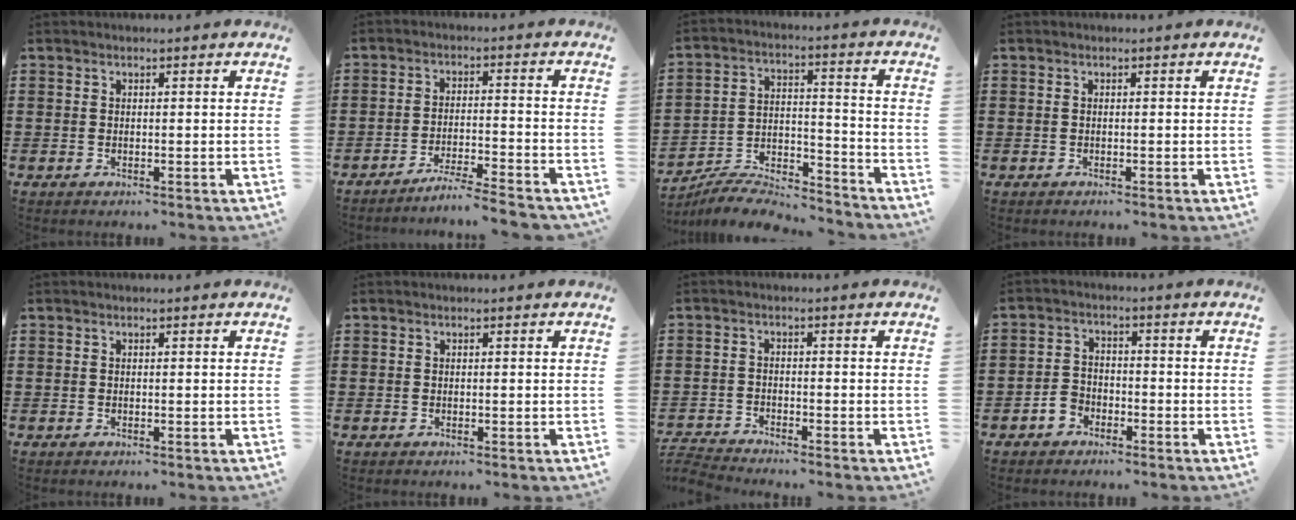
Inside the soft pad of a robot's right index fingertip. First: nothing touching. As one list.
[{"total": 4.6, "force": [-4.3, -0.6, 1.5], "torque": [-0.033, -0.011, -0.088]}, {"total": 6.9, "force": [-6.8, 0.9, 1.0], "torque": [-0.023, 0.008, -0.136]}, {"total": 0.0}, {"total": 0.0}, {"total": 0.0}, {"total": 2.8, "force": [-2.8, -0.1, 0.0], "torque": [-0.011, -0.005, -0.061]}, {"total": 3.1, "force": [-2.0, 2.2, 1.0], "torque": [-0.031, 0.004, -0.044]}]